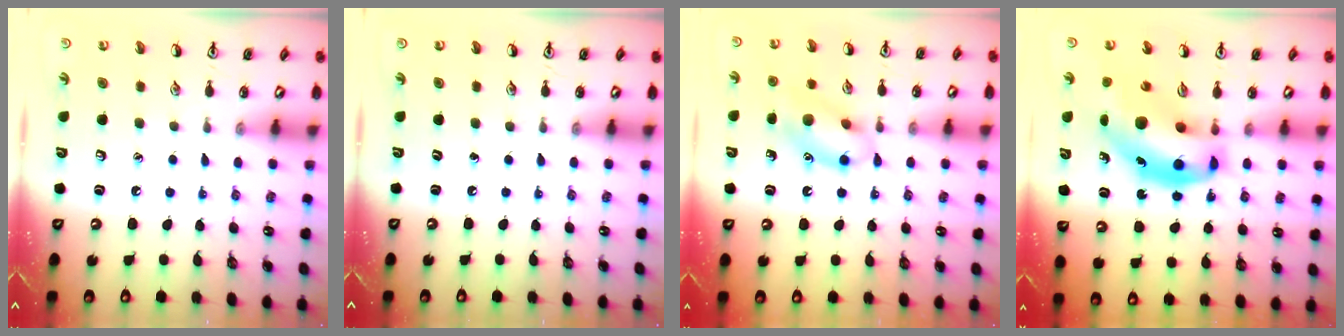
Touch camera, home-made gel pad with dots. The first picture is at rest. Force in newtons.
{"total": 0.0}
{"total": 12.5, "press": 12.4, "slide": 1.0}
{"total": 14.2, "press": 13.6, "slide": 3.8}